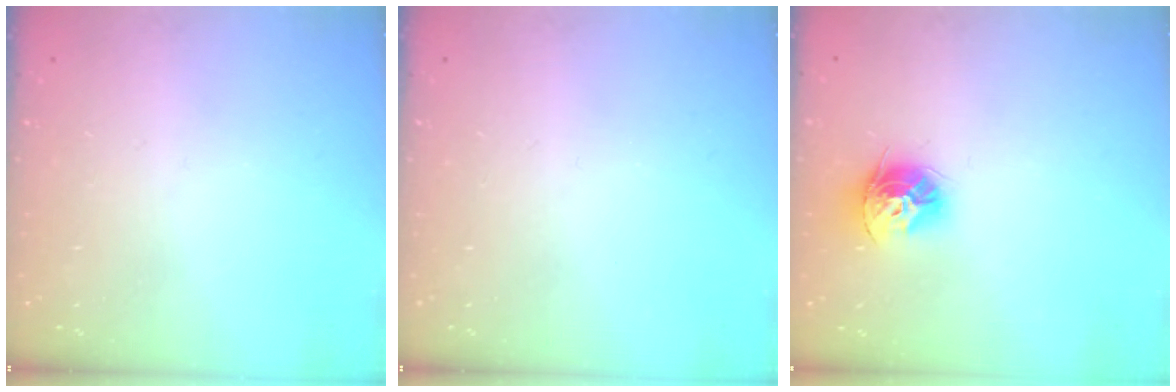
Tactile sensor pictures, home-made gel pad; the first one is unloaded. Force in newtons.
{"total": 0.0}
{"total": 11.1, "press": 11.0, "slide": 0.9}